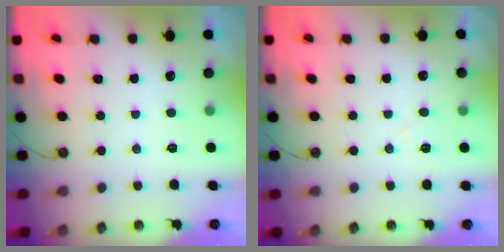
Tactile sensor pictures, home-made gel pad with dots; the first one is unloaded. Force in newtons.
{"total": 4.4, "press": 4.4, "slide": 0.6}